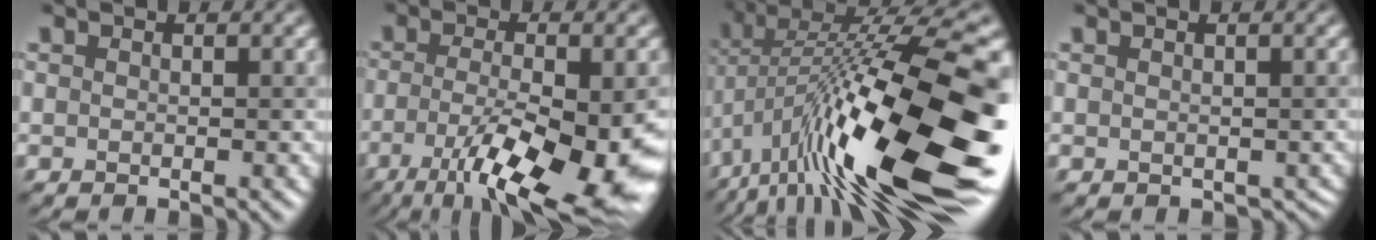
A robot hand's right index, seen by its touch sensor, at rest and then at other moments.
{"total": 12.5, "force": [-5.2, 3.6, 10.8], "torque": [-0.194, -0.030, -0.079]}
{"total": 17.7, "force": [-5.6, 5.3, 16.0], "torque": [-0.279, 0.019, -0.100]}
{"total": 0.9, "force": [0.0, 0.8, 0.4], "torque": [-0.009, -0.005, 0.004]}